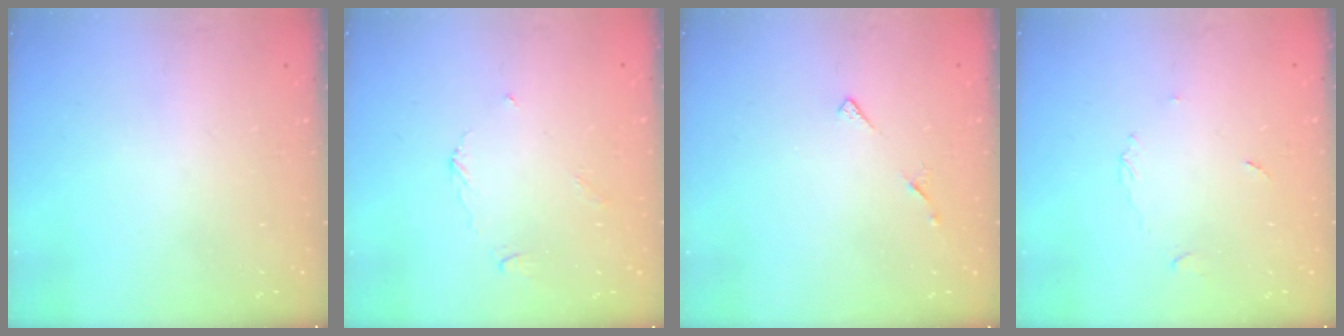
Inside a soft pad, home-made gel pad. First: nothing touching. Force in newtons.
{"total": 3.8, "press": 3.8, "slide": 0.2}
{"total": 6.6, "press": 6.6, "slide": 0.8}
{"total": 3.1, "press": 3.0, "slide": 0.4}